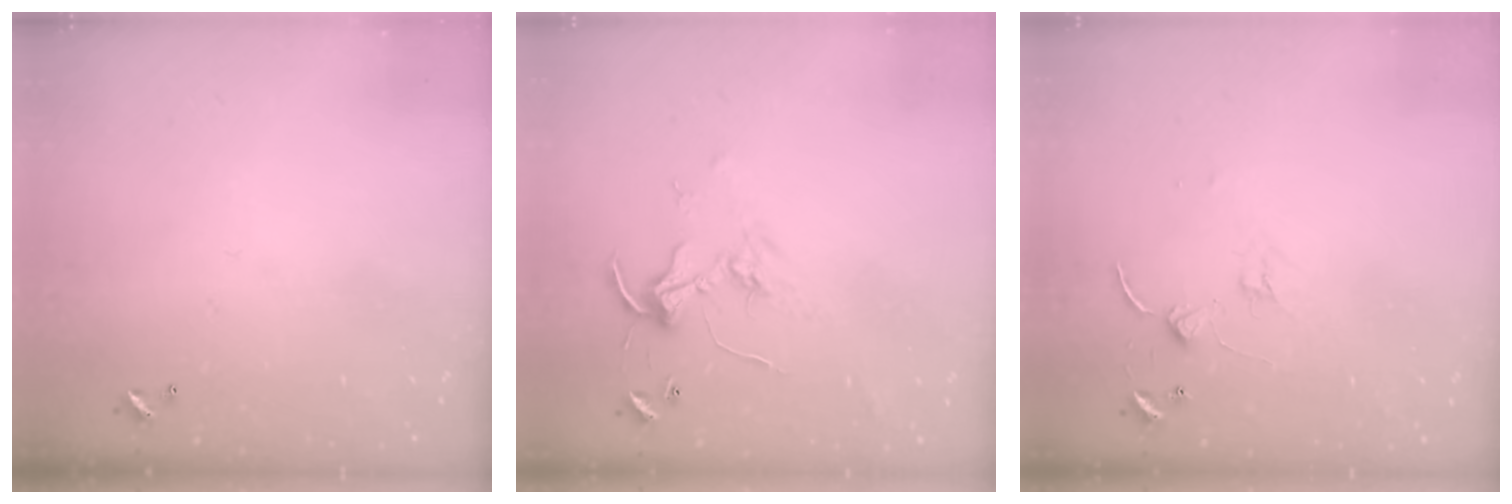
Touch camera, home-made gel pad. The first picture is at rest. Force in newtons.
{"total": 2.5, "press": 2.5, "slide": 0.2}
{"total": 0.6, "press": 0.5, "slide": 0.3}